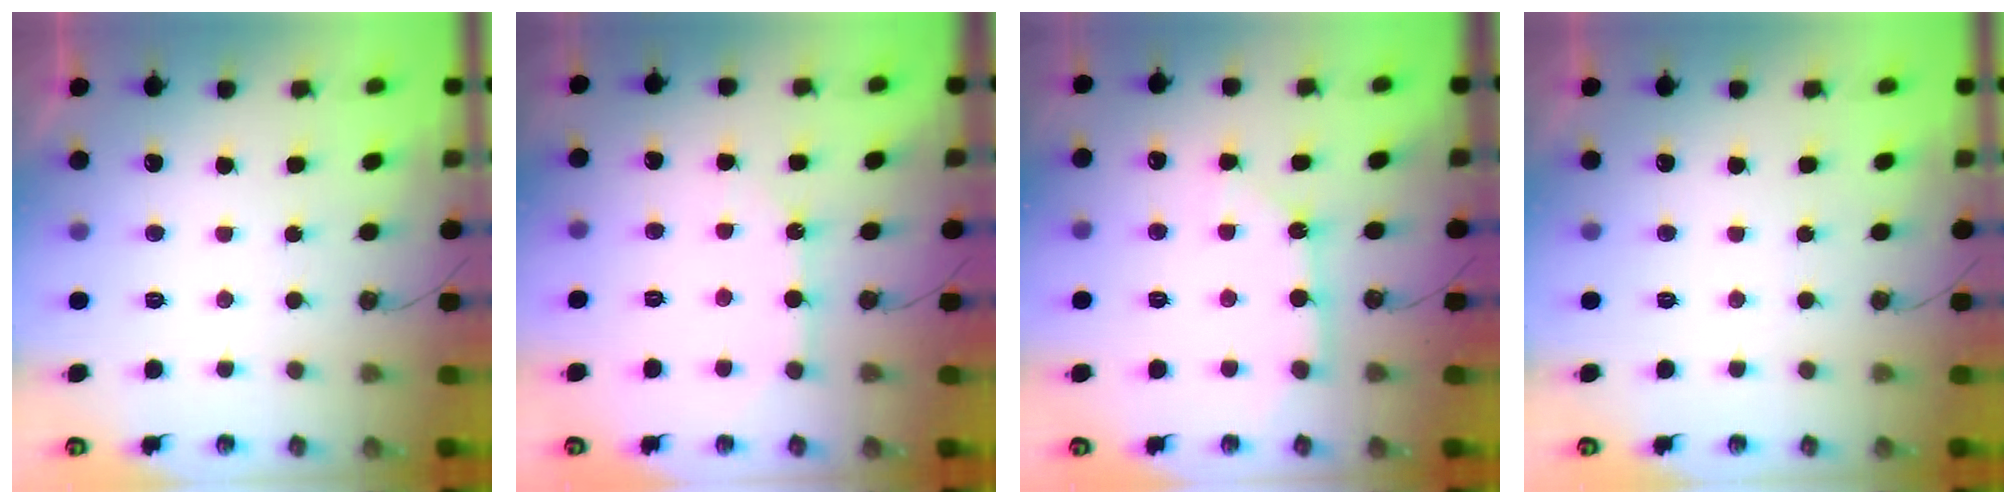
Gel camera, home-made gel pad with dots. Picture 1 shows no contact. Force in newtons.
{"total": 6.1, "press": 6.1, "slide": 0.1}
{"total": 3.5, "press": 3.4, "slide": 0.2}
{"total": 0.0}